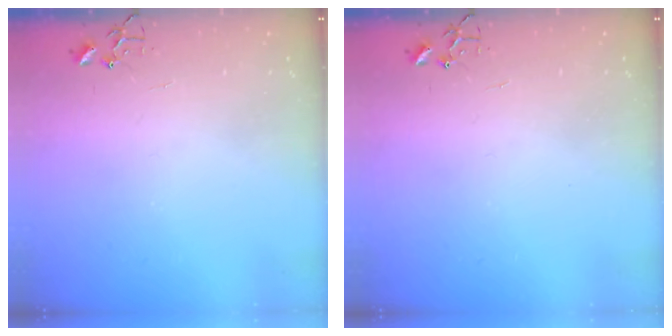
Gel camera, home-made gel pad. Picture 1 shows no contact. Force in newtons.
{"total": 0.0}